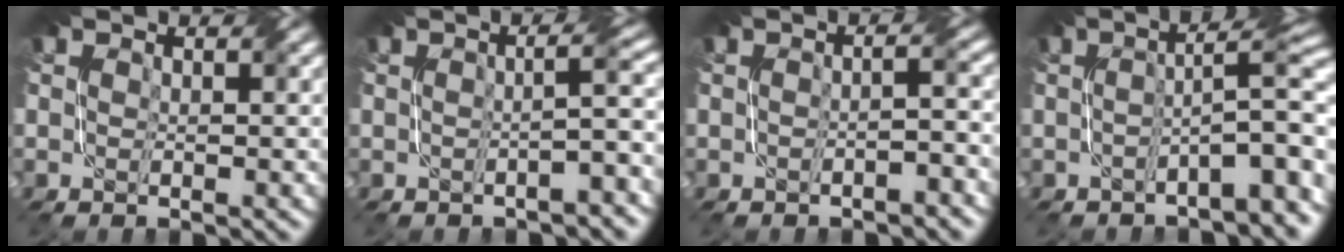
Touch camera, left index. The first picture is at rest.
{"total": 3.6, "force": [-1.3, 0.5, 3.3], "torque": [-0.036, 0.016, -0.032]}
{"total": 2.1, "force": [-1.3, 0.1, 1.6], "torque": [-0.024, 0.009, -0.026]}
{"total": 7.2, "force": [-2.5, 1.5, 6.6], "torque": [-0.078, 0.019, -0.043]}